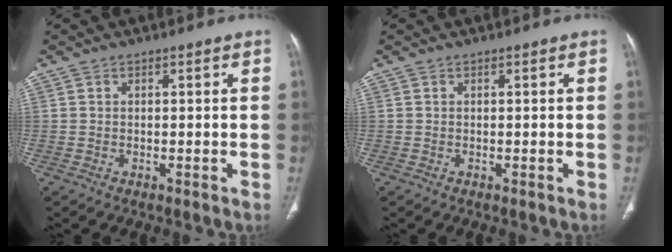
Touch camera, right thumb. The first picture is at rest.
{"total": 0.0}